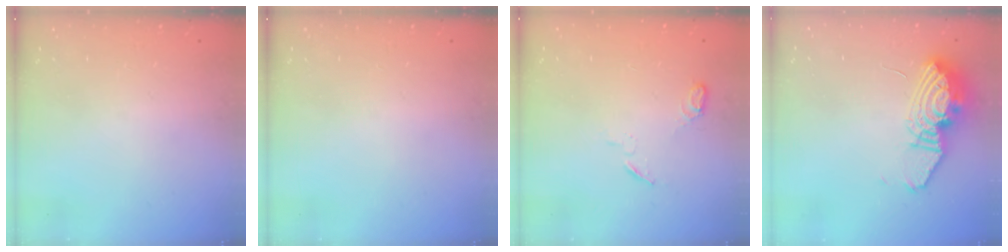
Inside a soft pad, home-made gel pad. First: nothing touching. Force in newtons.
{"total": 0.0}
{"total": 4.2, "press": 4.1, "slide": 0.8}
{"total": 15.2, "press": 15.1, "slide": 1.2}